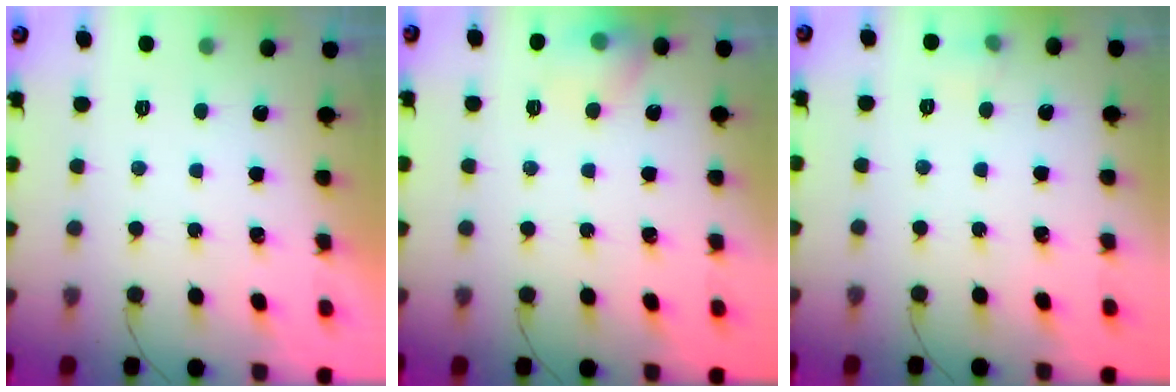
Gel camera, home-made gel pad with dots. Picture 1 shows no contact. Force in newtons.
{"total": 8.9, "press": 8.8, "slide": 1.4}
{"total": 4.6, "press": 4.4, "slide": 1.3}